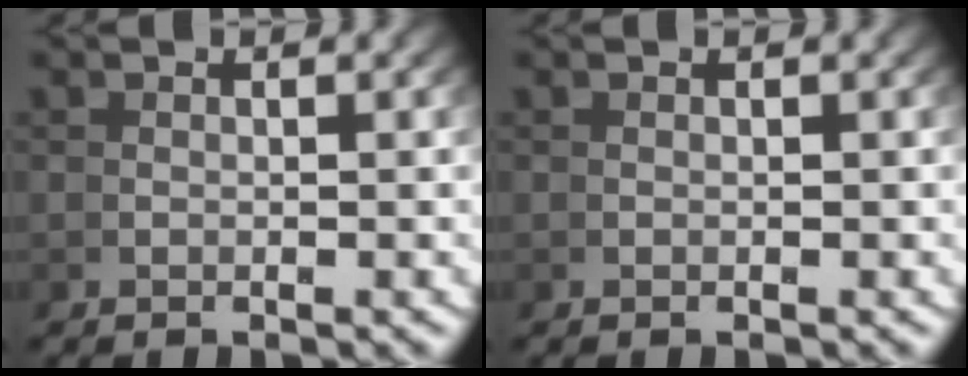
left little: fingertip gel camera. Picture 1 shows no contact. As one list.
[{"total": 0.0}]